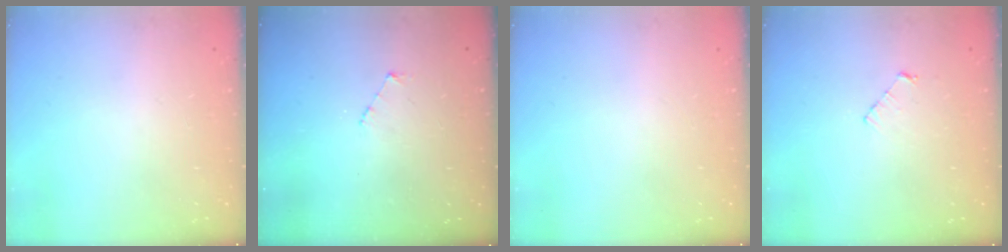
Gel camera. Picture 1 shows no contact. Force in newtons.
{"total": 3.0, "press": 3.0, "slide": 0.3}
{"total": 0.0}
{"total": 3.4, "press": 3.3, "slide": 0.3}